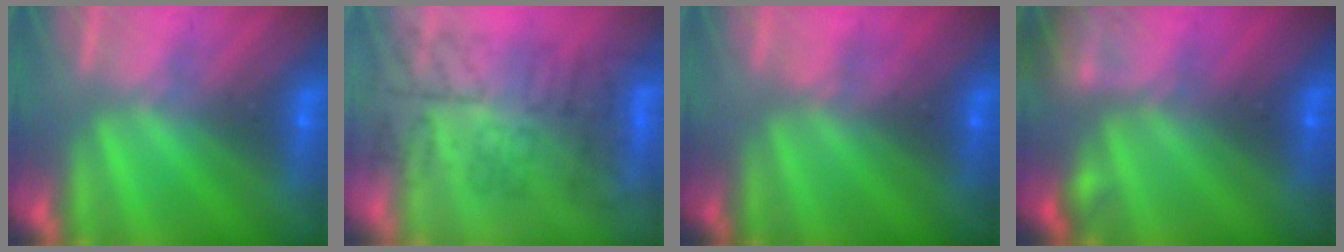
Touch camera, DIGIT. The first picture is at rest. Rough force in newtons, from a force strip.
{"total": 3.9}
{"total": 4.5}
{"total": 7.8}